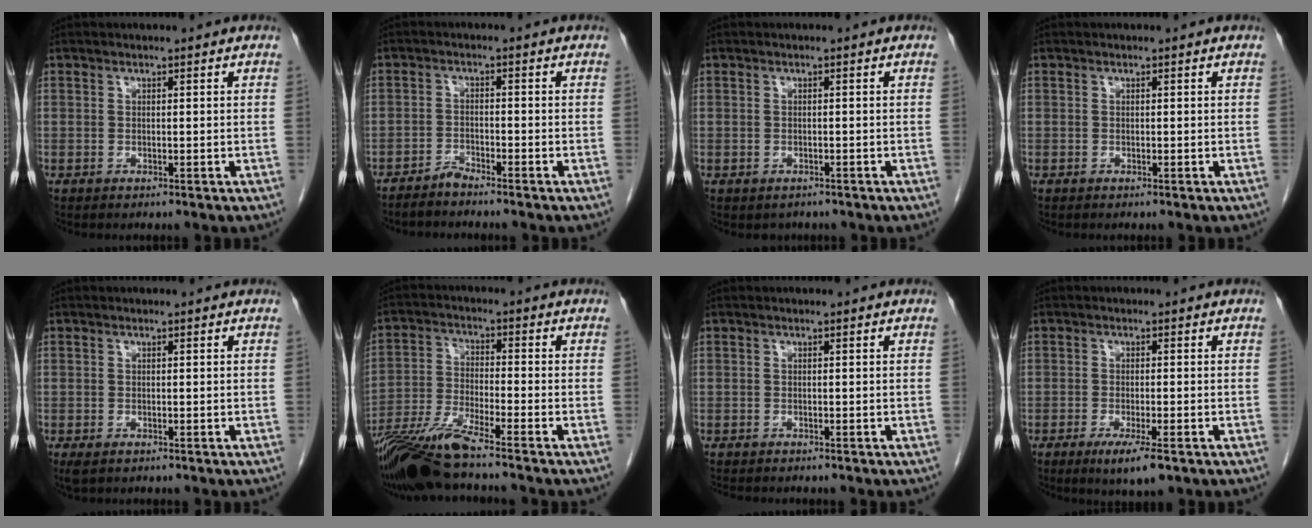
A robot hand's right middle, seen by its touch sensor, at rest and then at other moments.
{"total": 2.3, "force": [-2.2, -0.1, 0.3], "torque": [-0.007, -0.008, -0.045]}
{"total": 1.4, "force": [-1.0, 0.9, 0.2], "torque": [-0.007, 0.000, -0.011]}
{"total": 0.0}
{"total": 2.1, "force": [-1.3, 1.0, 1.4], "torque": [-0.030, -0.006, -0.016]}
{"total": 9.5, "force": [-8.1, -0.7, 5.0], "torque": [-0.102, -0.024, -0.156]}
{"total": 2.6, "force": [-2.3, 0.6, 1.1], "torque": [-0.018, -0.006, -0.031]}
{"total": 5.3, "force": [-3.0, 0.7, 4.2], "torque": [-0.073, -0.014, -0.047]}